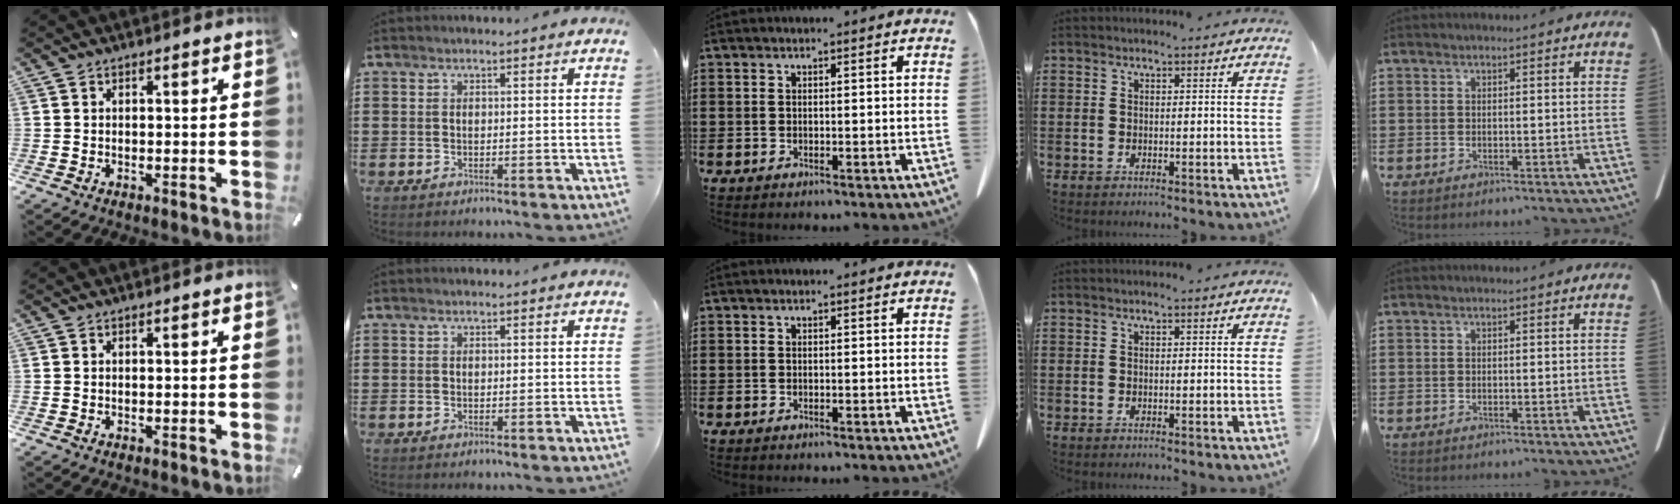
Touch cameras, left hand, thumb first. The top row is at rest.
{}